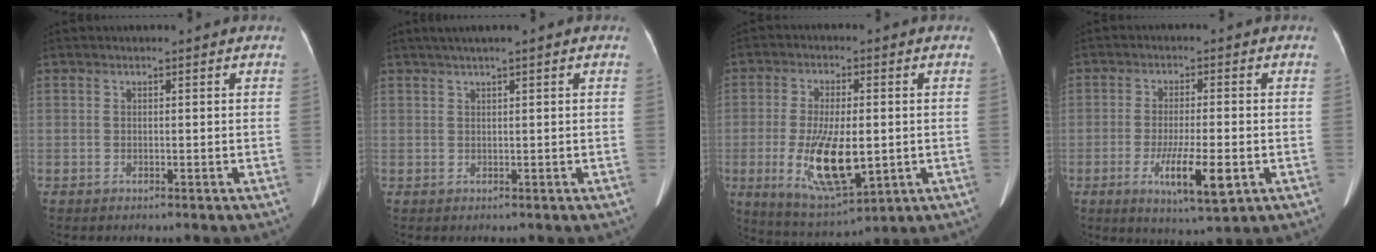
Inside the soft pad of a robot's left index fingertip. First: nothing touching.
{"total": 3.0, "force": [2.0, -0.2, 2.2], "torque": [-0.040, 0.021, 0.037]}
{"total": 12.1, "force": [-1.8, 4.2, 11.2], "torque": [-0.217, -0.019, -0.018]}
{"total": 8.3, "force": [-2.8, 1.3, 7.7], "torque": [-0.137, -0.017, -0.043]}